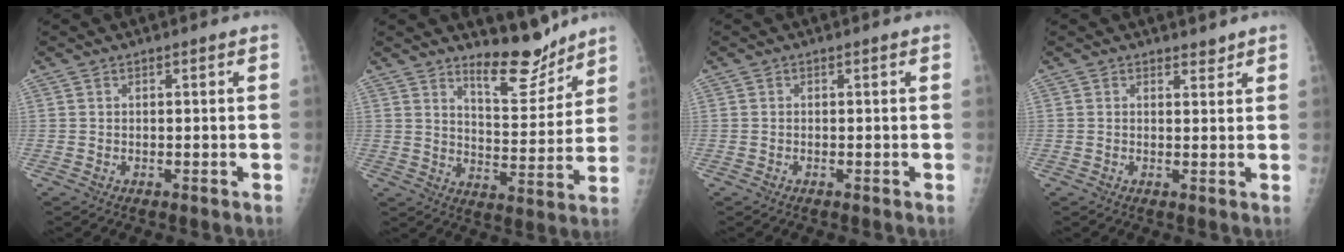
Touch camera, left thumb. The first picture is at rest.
{"total": 9.6, "force": [8.4, 2.8, 3.7], "torque": [-0.030, -0.076, 0.140]}
{"total": 0.0}
{"total": 1.7, "force": [1.6, 0.7, 0.4], "torque": [0.005, -0.012, 0.021]}